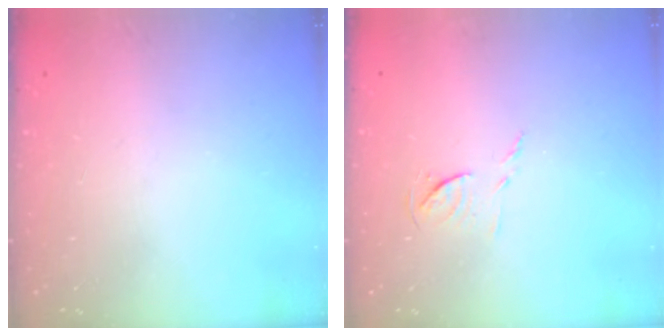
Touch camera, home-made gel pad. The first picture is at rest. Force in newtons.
{"total": 7.3, "press": 7.3, "slide": 0.5}